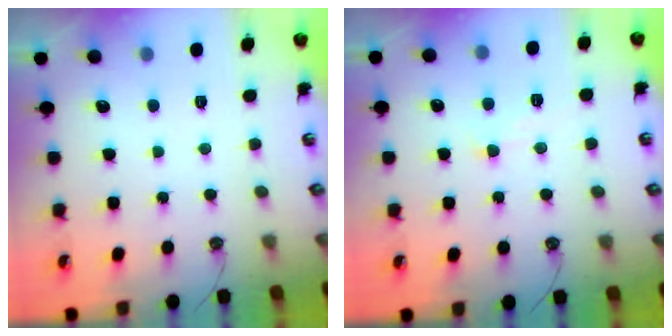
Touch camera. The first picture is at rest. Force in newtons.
{"total": 1.9, "press": 1.8, "slide": 0.5}